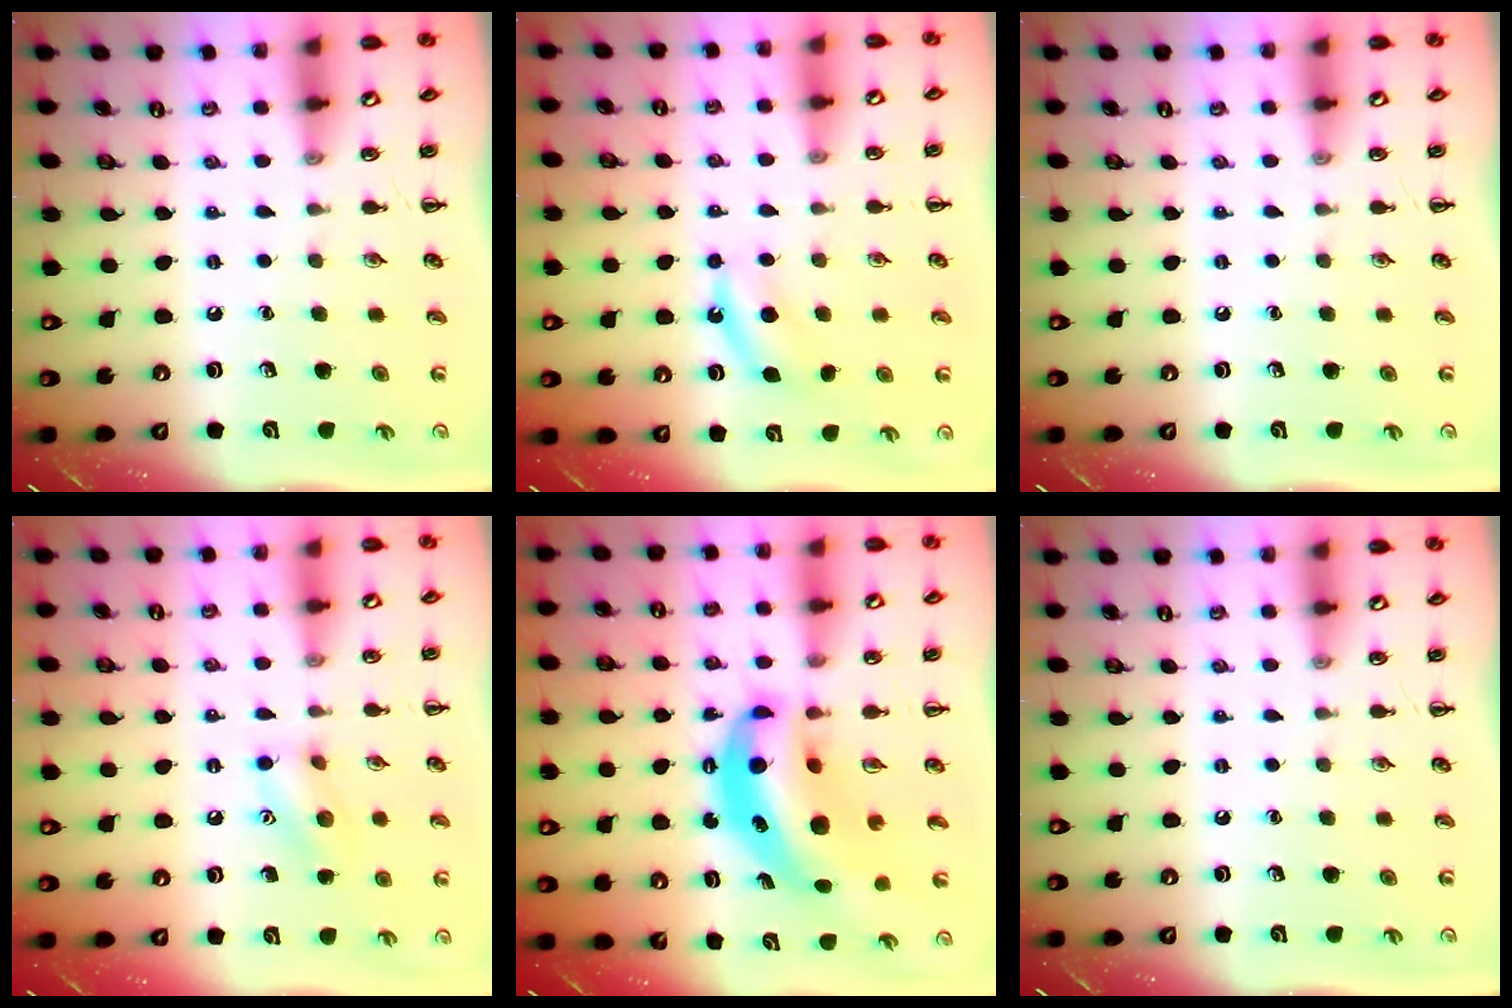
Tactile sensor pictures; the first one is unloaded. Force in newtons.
{"total": 5.9, "press": 5.7, "slide": 1.6}
{"total": 0.0}
{"total": 9.8, "press": 9.7, "slide": 1.0}
{"total": 11.5, "press": 11.2, "slide": 2.4}
{"total": 0.0}